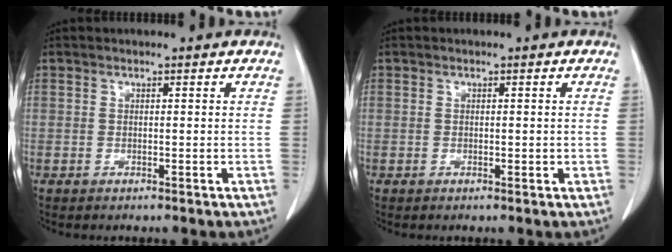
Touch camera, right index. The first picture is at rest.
{"total": 0.8, "force": [-0.1, 0.5, 0.6], "torque": [-0.005, 0.002, -0.001]}